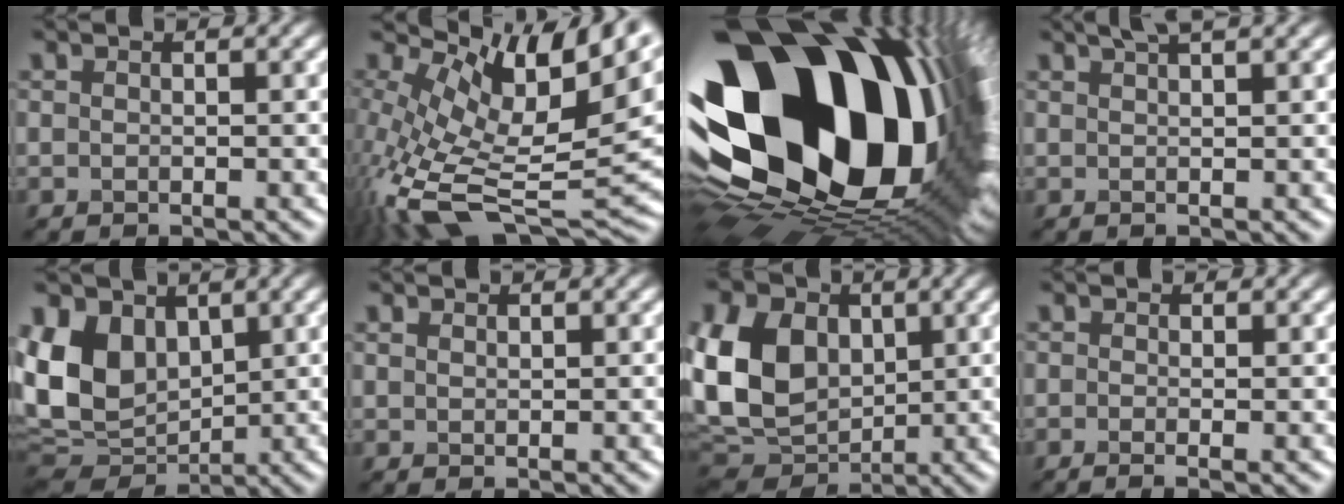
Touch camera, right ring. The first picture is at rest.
{"total": 13.5, "force": [1.4, 6.9, 11.5], "torque": [-0.216, -0.008, 0.038]}
{"total": 23.9, "force": [4.0, 14.9, 18.3], "torque": [-0.342, -0.073, 0.090]}
{"total": 3.2, "force": [2.2, 0.7, 2.2], "torque": [-0.015, 0.011, 0.018]}
{"total": 10.3, "force": [2.4, 7.5, 6.7], "torque": [-0.161, 0.002, 0.039]}
{"total": 0.6, "force": [0.6, 0.2, 0.1], "torque": [-0.004, -0.001, 0.014]}
{"total": 11.7, "force": [1.8, 8.6, 7.7], "torque": [-0.188, 0.008, 0.022]}
{"total": 1.3, "force": [-0.2, 0.5, 1.2], "torque": [-0.023, -0.009, -0.014]}